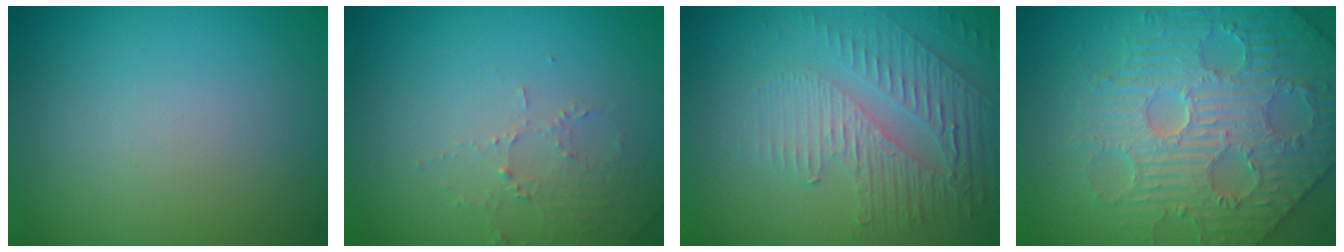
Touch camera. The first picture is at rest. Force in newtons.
{"total": 1.9, "press": 1.8, "slide": 0.4}
{"total": 5.6, "press": 3.2, "slide": 4.5}
{"total": 5.9, "press": 5.4, "slide": 2.2}